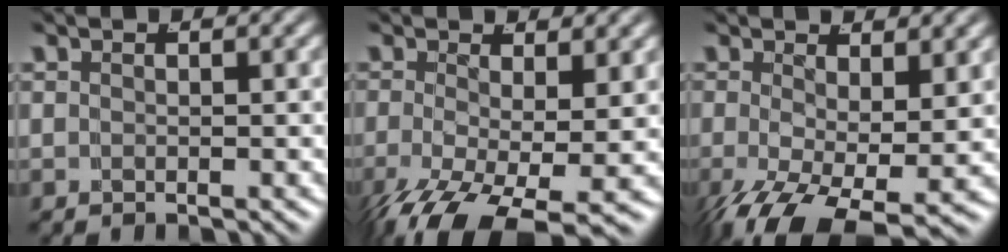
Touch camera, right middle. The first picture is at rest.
{"total": 8.3, "force": [-5.5, 3.2, 5.3], "torque": [-0.113, -0.063, -0.057]}
{"total": 7.3, "force": [-4.0, 3.3, 5.1], "torque": [-0.114, -0.062, -0.034]}